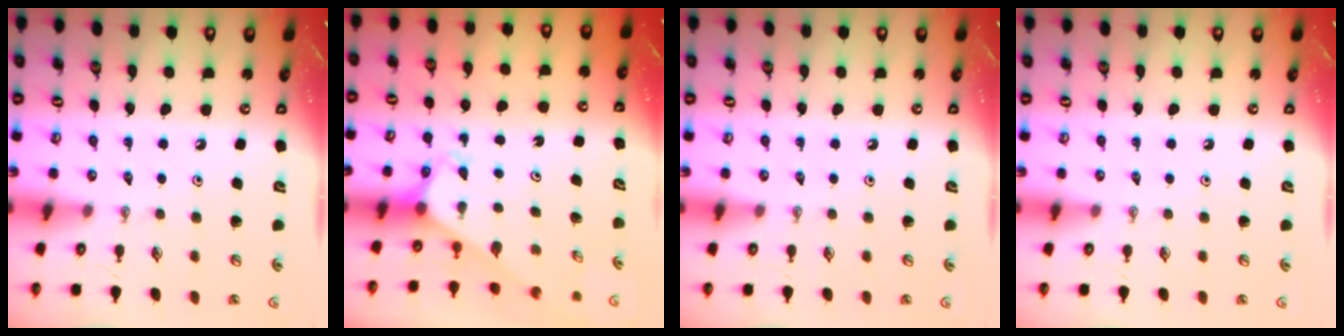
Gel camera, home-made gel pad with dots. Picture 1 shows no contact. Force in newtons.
{"total": 2.6, "press": 2.6, "slide": 0.2}
{"total": 0.0}
{"total": 0.0}